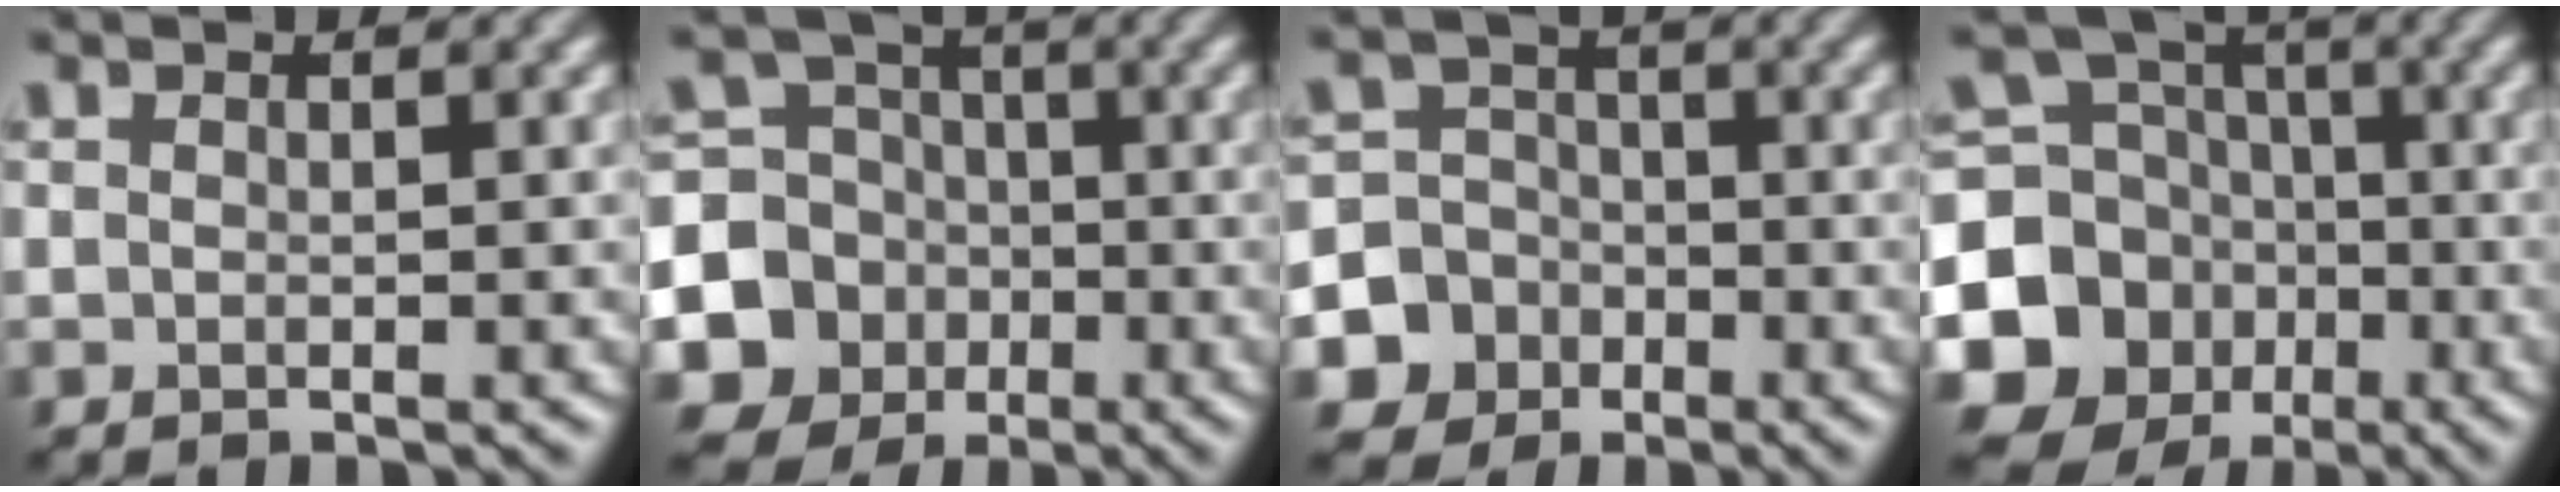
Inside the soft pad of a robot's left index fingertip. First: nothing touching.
{"total": 11.7, "force": [-4.1, 10.7, 2.4], "torque": [-0.066, -0.029, -0.091]}
{"total": 8.0, "force": [-3.9, 7.0, 0.6], "torque": [-0.004, -0.014, -0.093]}
{"total": 11.8, "force": [-4.1, 10.4, 3.9], "torque": [-0.100, -0.032, -0.100]}